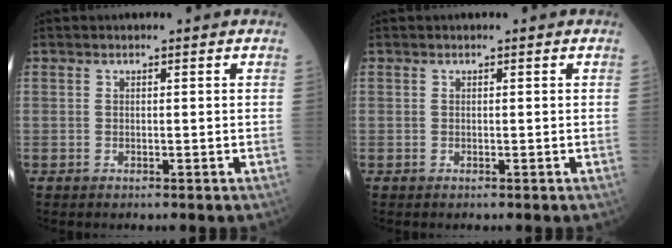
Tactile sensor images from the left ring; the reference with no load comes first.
{"total": 0.0}